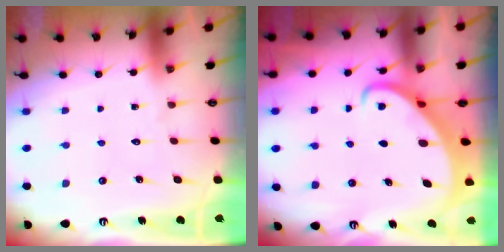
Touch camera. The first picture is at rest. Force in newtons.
{"total": 2.2, "press": 2.2, "slide": 0.3}